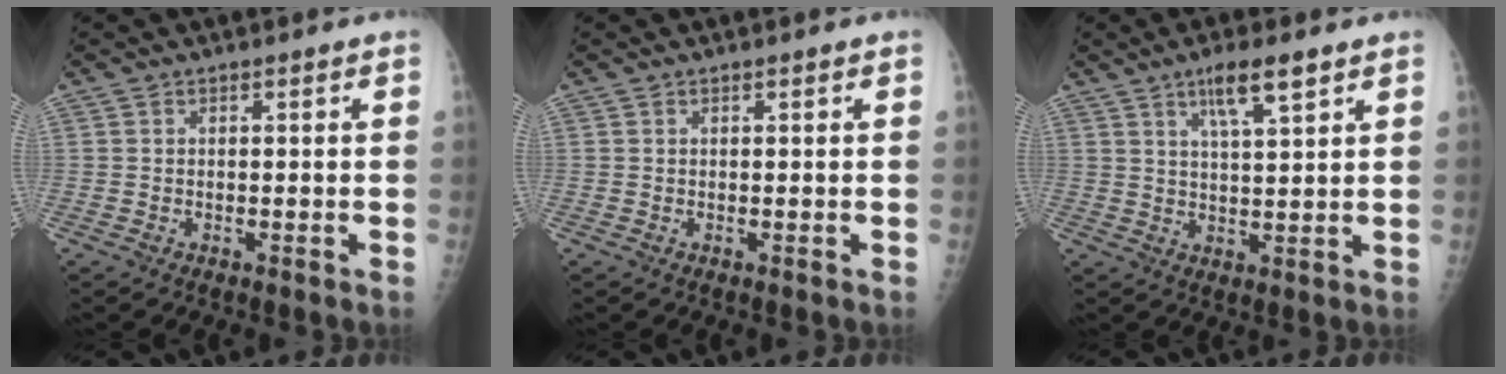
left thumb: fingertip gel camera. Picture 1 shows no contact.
{"total": 0.0}
{"total": 7.0, "force": [4.2, 1.2, 5.5], "torque": [-0.097, -0.019, 0.076]}